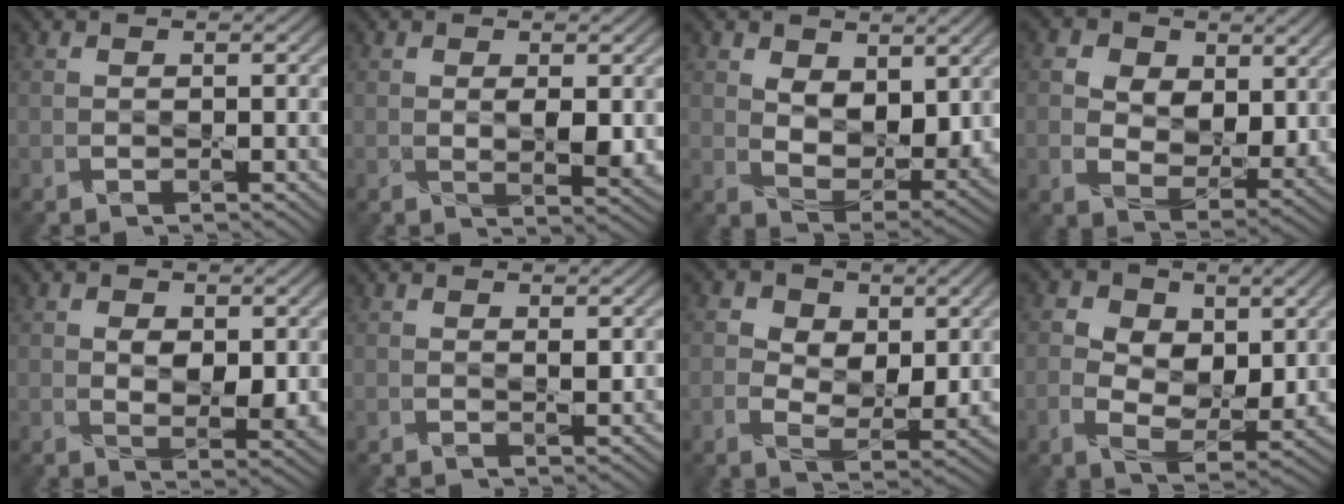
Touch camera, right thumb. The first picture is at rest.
{"total": 2.7, "force": [0.3, 1.2, 2.5], "torque": [-0.047, -0.009, 0.011]}
{"total": 7.5, "force": [2.6, 4.5, 5.5], "torque": [-0.112, -0.017, 0.047]}
{"total": 9.4, "force": [3.0, 6.9, 5.6], "torque": [-0.140, -0.010, 0.049]}
{"total": 4.4, "force": [0.5, 2.6, 3.5], "torque": [-0.066, -0.010, 0.016]}
{"total": 0.8, "force": [0.4, 0.2, 0.7], "torque": [-0.014, -0.004, 0.006]}
{"total": 6.4, "force": [1.0, 4.4, 4.5], "torque": [-0.085, -0.011, 0.018]}
{"total": 8.1, "force": [1.1, 5.4, 5.9], "torque": [-0.120, -0.009, 0.019]}